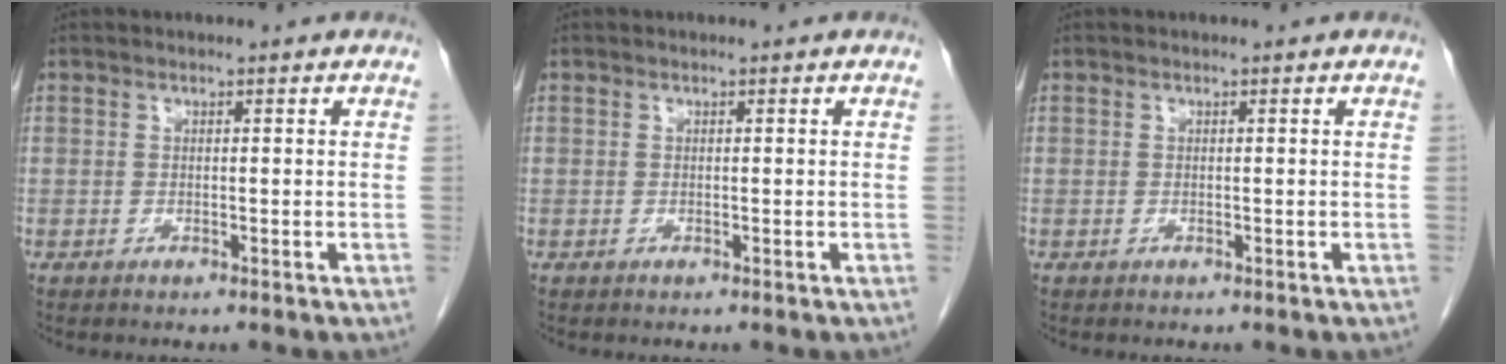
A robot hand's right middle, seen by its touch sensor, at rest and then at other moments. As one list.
[{"total": 0.0}, {"total": 0.0}]